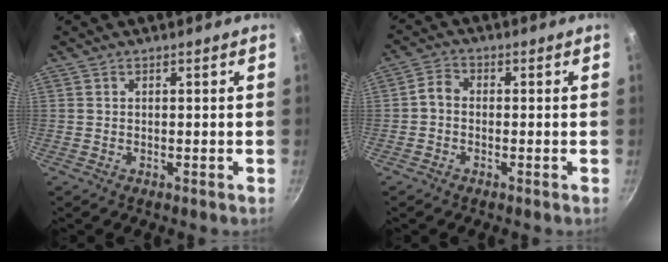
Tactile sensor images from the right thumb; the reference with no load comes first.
{"total": 2.7, "force": [-0.8, 2.0, 1.6], "torque": [-0.037, 0.016, -0.026]}